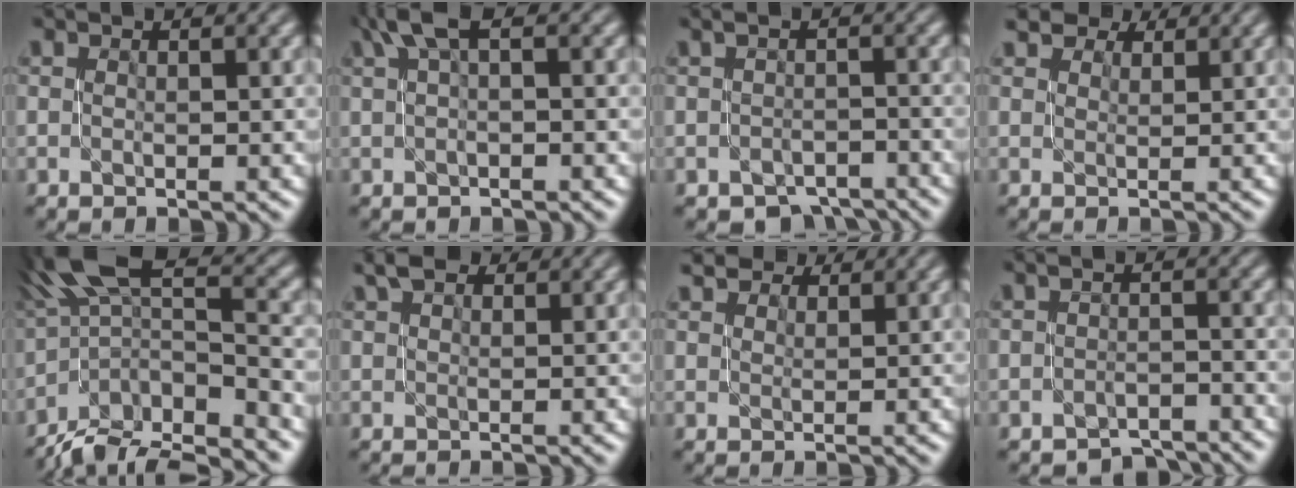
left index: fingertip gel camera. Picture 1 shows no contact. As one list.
[{"total": 3.0, "force": [1.6, 0.6, 2.5], "torque": [-0.049, 0.005, 0.027]}, {"total": 2.2, "force": [-2.0, 0.7, 0.6], "torque": [-0.011, -0.005, -0.028]}, {"total": 4.2, "force": [3.8, 1.4, 1.3], "torque": [-0.027, 0.011, 0.039]}, {"total": 11.5, "force": [-7.0, 3.2, 8.6], "torque": [-0.161, 0.017, -0.111]}, {"total": 2.3, "force": [1.9, 0.7, 1.0], "torque": [-0.014, 0.004, 0.027]}, {"total": 3.6, "force": [3.3, 1.0, 1.0], "torque": [-0.021, 0.011, 0.037]}, {"total": 2.5, "force": [-2.4, 0.2, 0.0], "torque": [0.003, -0.004, -0.040]}]